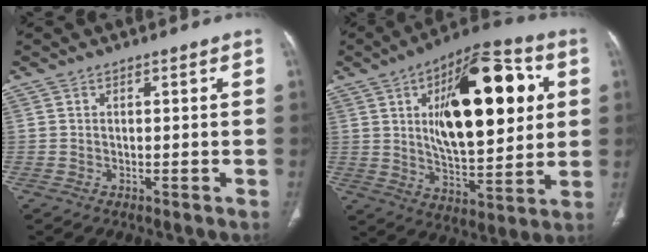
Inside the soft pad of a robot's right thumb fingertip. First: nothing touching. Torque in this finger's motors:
{"motor_torque": [-0.68, 4.16, 1.43, 1.31, 0.22]}